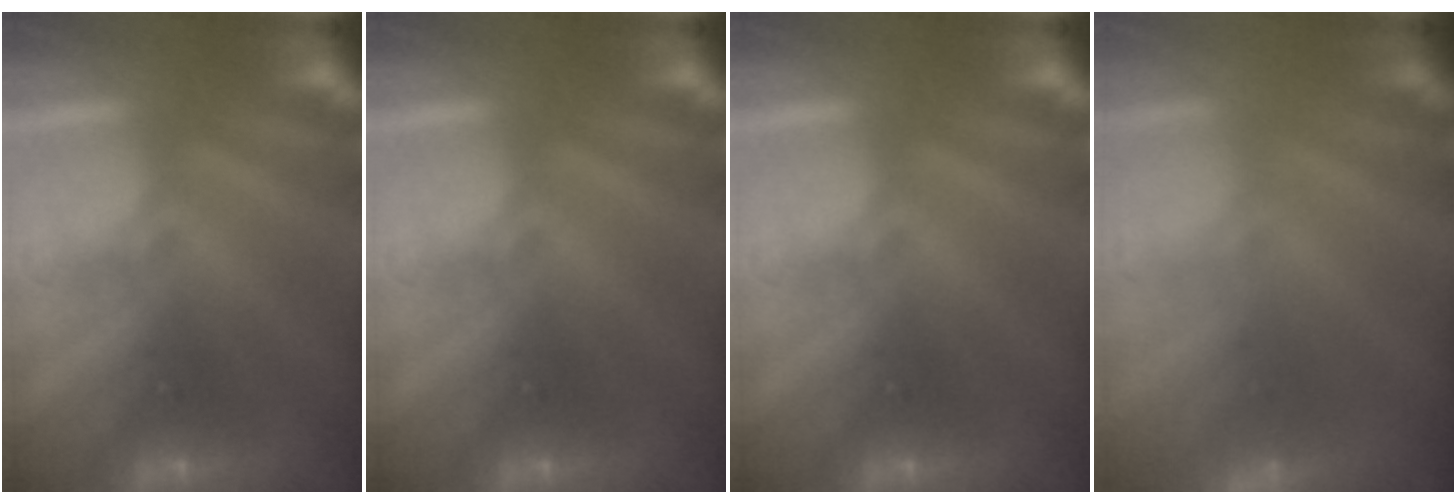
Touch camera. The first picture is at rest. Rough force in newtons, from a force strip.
{"total": 0.0}
{"total": 0.0}
{"total": 2.9}